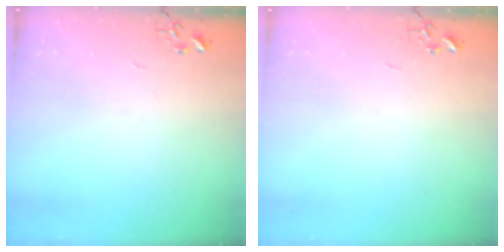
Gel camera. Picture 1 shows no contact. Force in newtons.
{"total": 0.0}